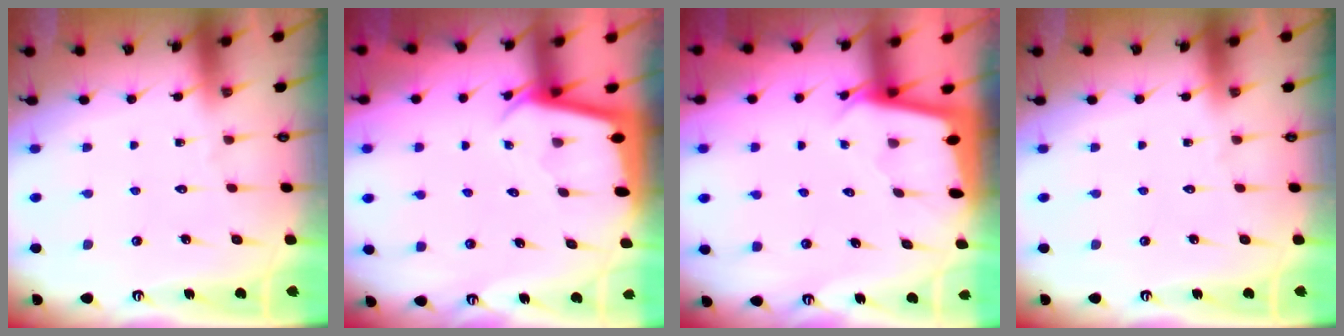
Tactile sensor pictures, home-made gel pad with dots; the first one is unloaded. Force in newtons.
{"total": 2.2, "press": 2.2, "slide": 0.1}
{"total": 1.8, "press": 1.8, "slide": 0.1}
{"total": 0.0}